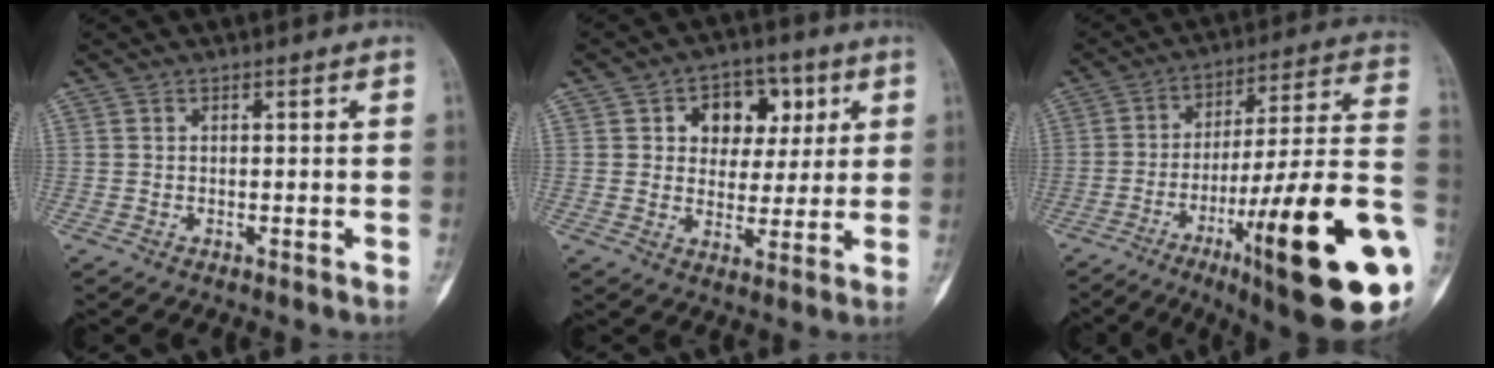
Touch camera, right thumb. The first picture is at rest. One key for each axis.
{"total": 10.6, "fx": 3.5, "fy": 7.9, "fz": 6.2, "tx": -0.038, "ty": -0.004, "tz": 0.051}
{"total": 28.9, "fx": -9.3, "fy": 4.6, "fz": 27.0, "tx": -0.346, "ty": 0.026, "tz": -0.136}